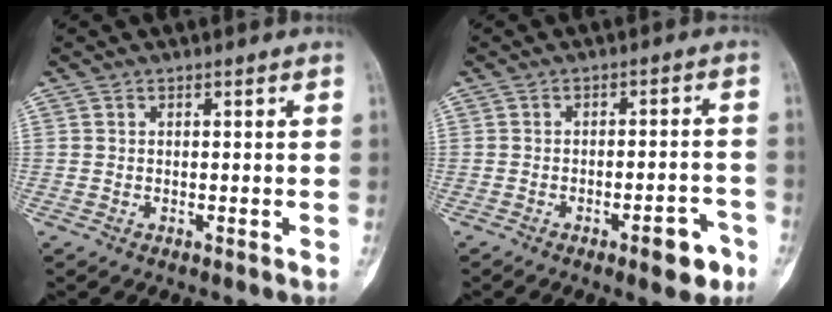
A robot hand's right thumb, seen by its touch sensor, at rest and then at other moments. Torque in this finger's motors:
{"motor_torque": [0.99, 0.45, 0.60, -0.47, 0.07]}